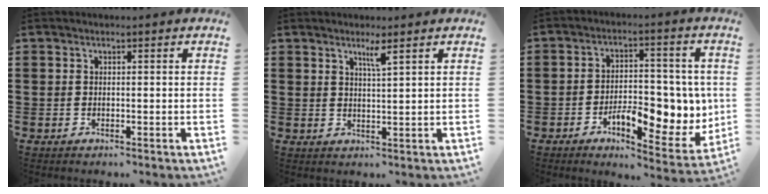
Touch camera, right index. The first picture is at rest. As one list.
[{"total": 2.5, "force": [1.7, -0.1, 1.8], "torque": [-0.038, -0.004, 0.030]}, {"total": 9.5, "force": [-2.0, 5.1, 7.8], "torque": [-0.098, -0.001, -0.031]}]